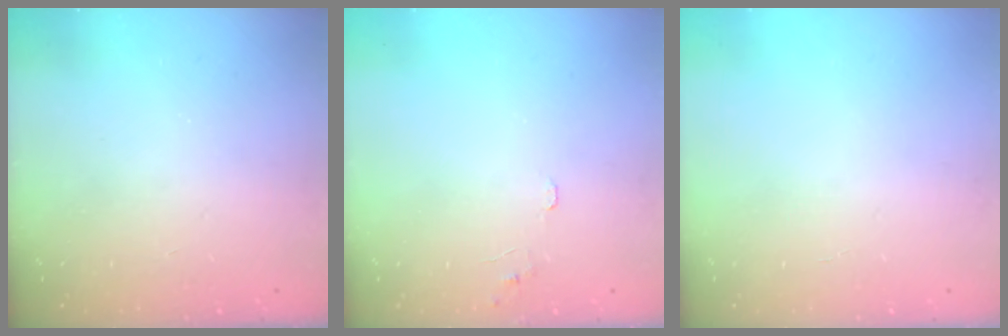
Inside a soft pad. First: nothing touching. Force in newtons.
{"total": 4.8, "press": 4.8, "slide": 0.4}
{"total": 1.7, "press": 1.7, "slide": 0.1}